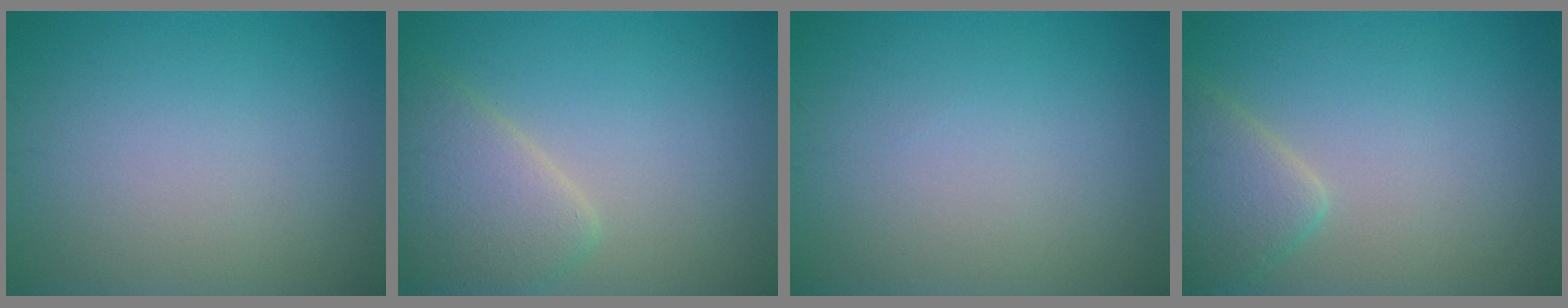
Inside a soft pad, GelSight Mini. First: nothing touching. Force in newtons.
{"total": 4.5, "press": 4.5, "slide": 0.2}
{"total": 0.0}
{"total": 3.4, "press": 3.4, "slide": 0.4}